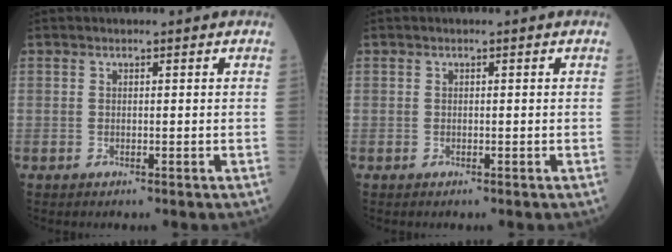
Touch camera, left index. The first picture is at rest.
{"total": 0.0}